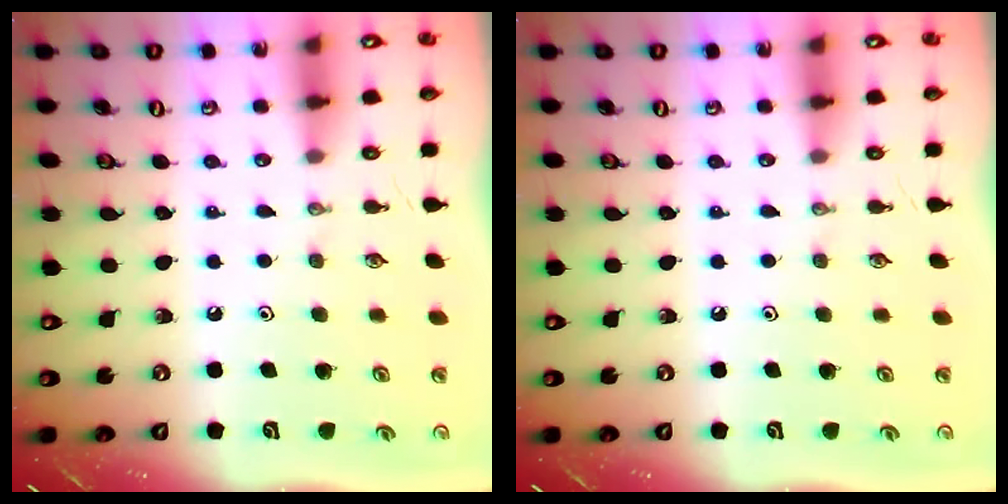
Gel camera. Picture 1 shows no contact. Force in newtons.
{"total": 0.0}